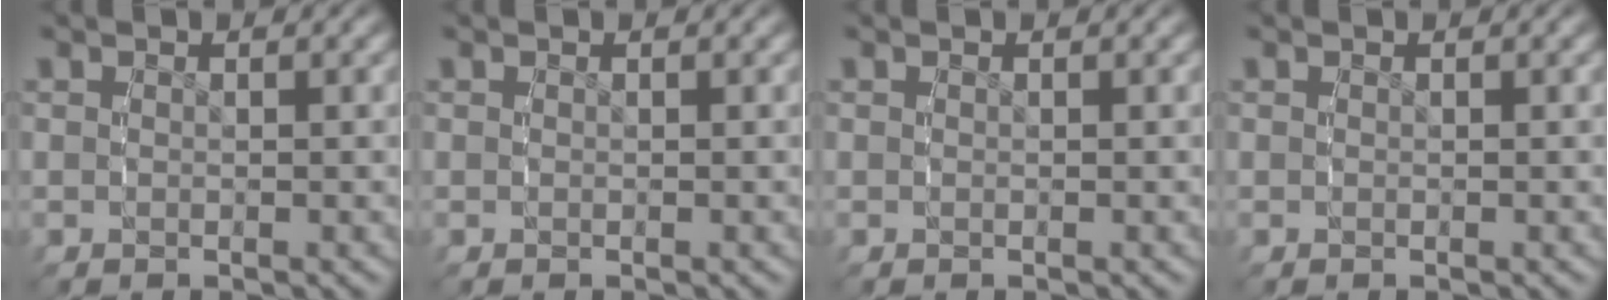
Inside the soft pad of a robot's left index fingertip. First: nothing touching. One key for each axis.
{"total": 0.0}
{"total": 0.0}
{"total": 0.0}